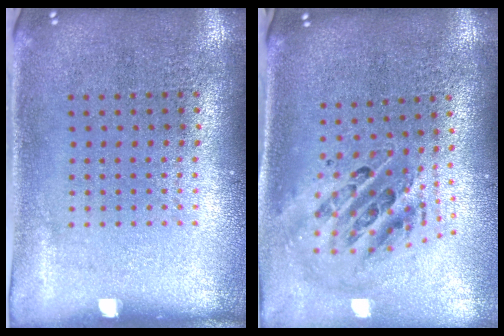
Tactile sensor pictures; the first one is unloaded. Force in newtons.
{"total": 1.4, "press": 1.3, "slide": 0.7}